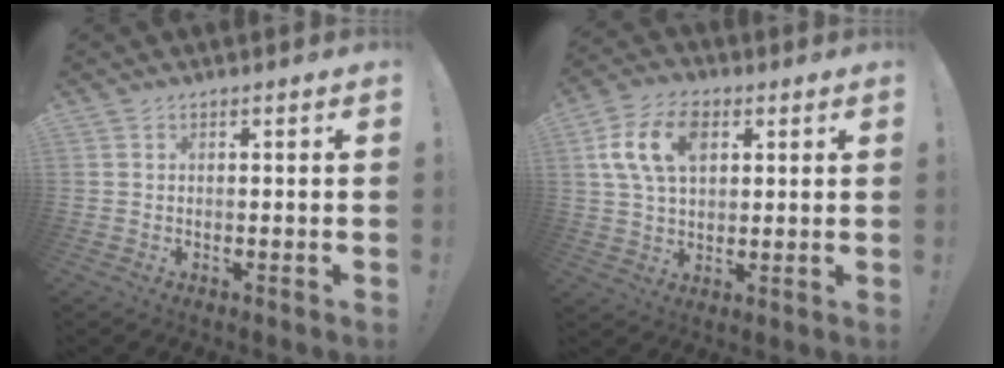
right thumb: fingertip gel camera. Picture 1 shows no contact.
{"total": 13.4, "force": [4.2, 8.9, 9.1], "torque": [-0.167, 0.006, 0.081]}